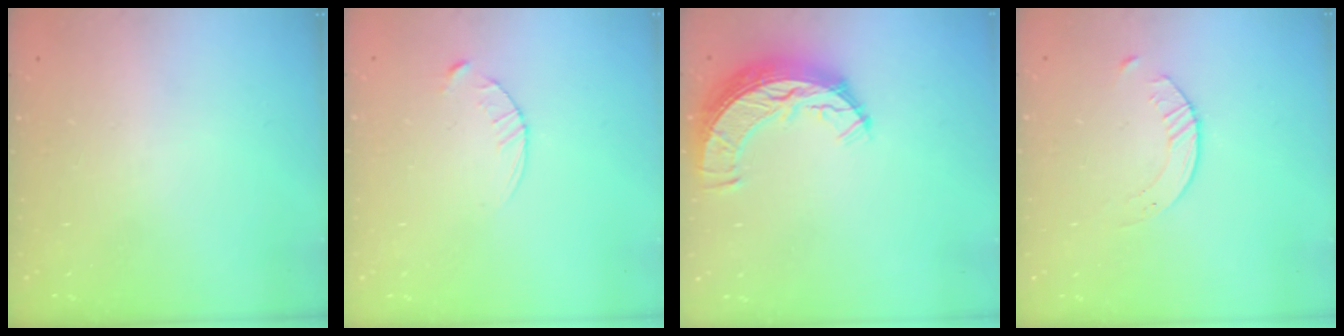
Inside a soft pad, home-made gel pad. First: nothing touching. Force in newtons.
{"total": 4.0, "press": 4.0, "slide": 0.5}
{"total": 9.6, "press": 9.6, "slide": 0.8}
{"total": 2.1, "press": 2.0, "slide": 0.3}